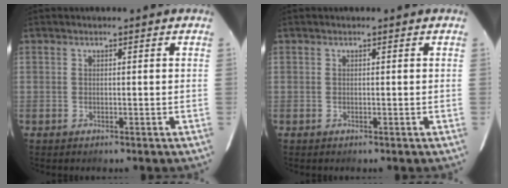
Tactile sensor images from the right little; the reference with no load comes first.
{"total": 0.0}